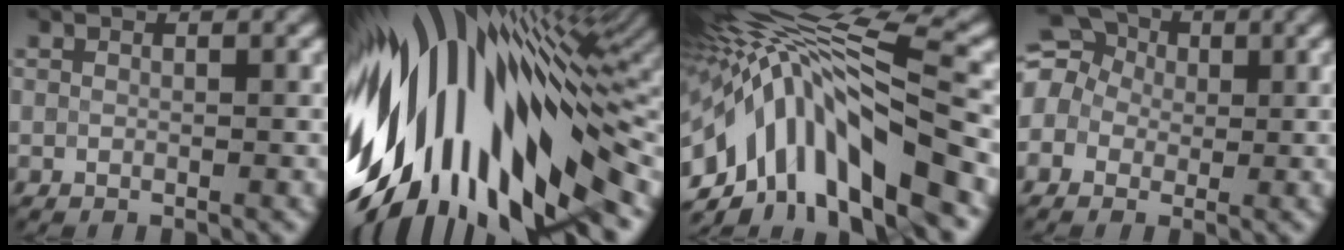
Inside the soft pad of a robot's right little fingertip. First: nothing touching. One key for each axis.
{"total": 16.9, "fx": -1.8, "fy": 8.6, "fz": 14.4, "tx": -0.248, "ty": -0.023, "tz": -0.032}
{"total": 14.0, "fx": -4.2, "fy": 5.3, "fz": 12.3, "tx": -0.215, "ty": 0.022, "tz": -0.061}
{"total": 7.6, "fx": 1.4, "fy": 6.5, "fz": 3.6, "tx": -0.070, "ty": 0.041, "tz": -0.026}